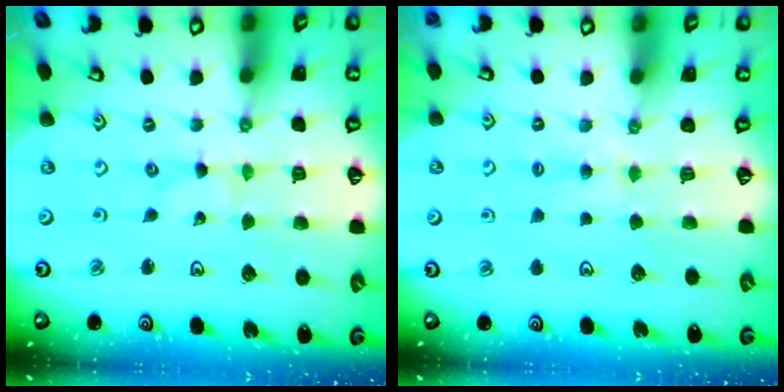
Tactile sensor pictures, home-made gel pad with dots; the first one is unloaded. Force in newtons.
{"total": 3.5, "press": 3.5, "slide": 0.4}